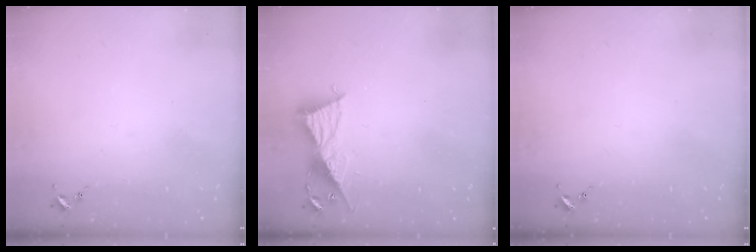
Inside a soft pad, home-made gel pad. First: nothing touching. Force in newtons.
{"total": 9.7, "press": 9.7, "slide": 0.7}
{"total": 0.0}